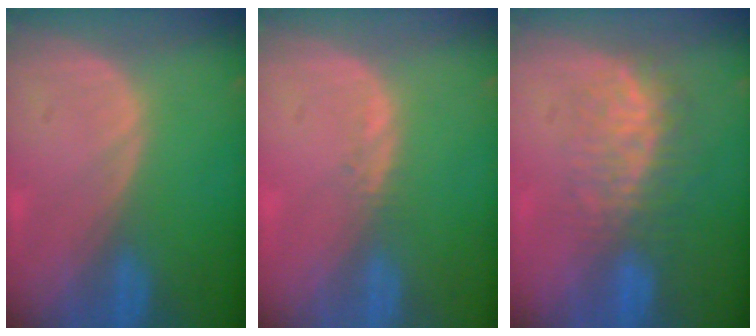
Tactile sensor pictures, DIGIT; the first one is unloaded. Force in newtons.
{"total": 0.9, "press": 0.8, "slide": 0.4}
{"total": 8.0, "press": 7.4, "slide": 3.1}